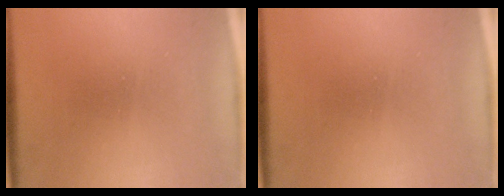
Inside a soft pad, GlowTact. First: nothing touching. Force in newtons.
{"total": 0.0}